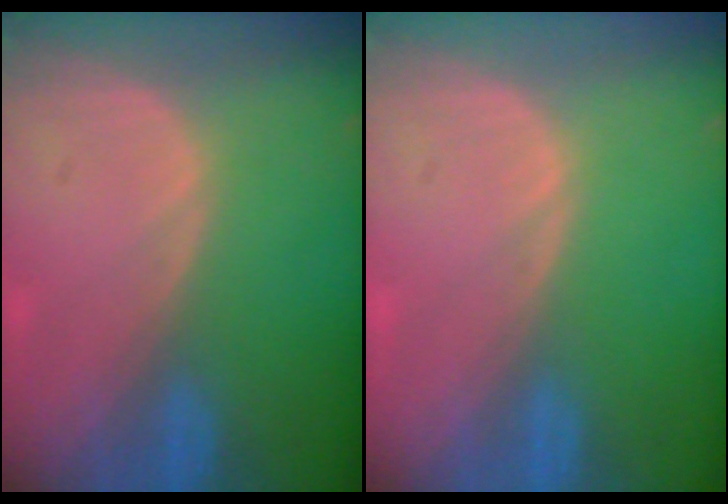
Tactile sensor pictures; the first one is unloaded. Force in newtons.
{"total": 0.0}